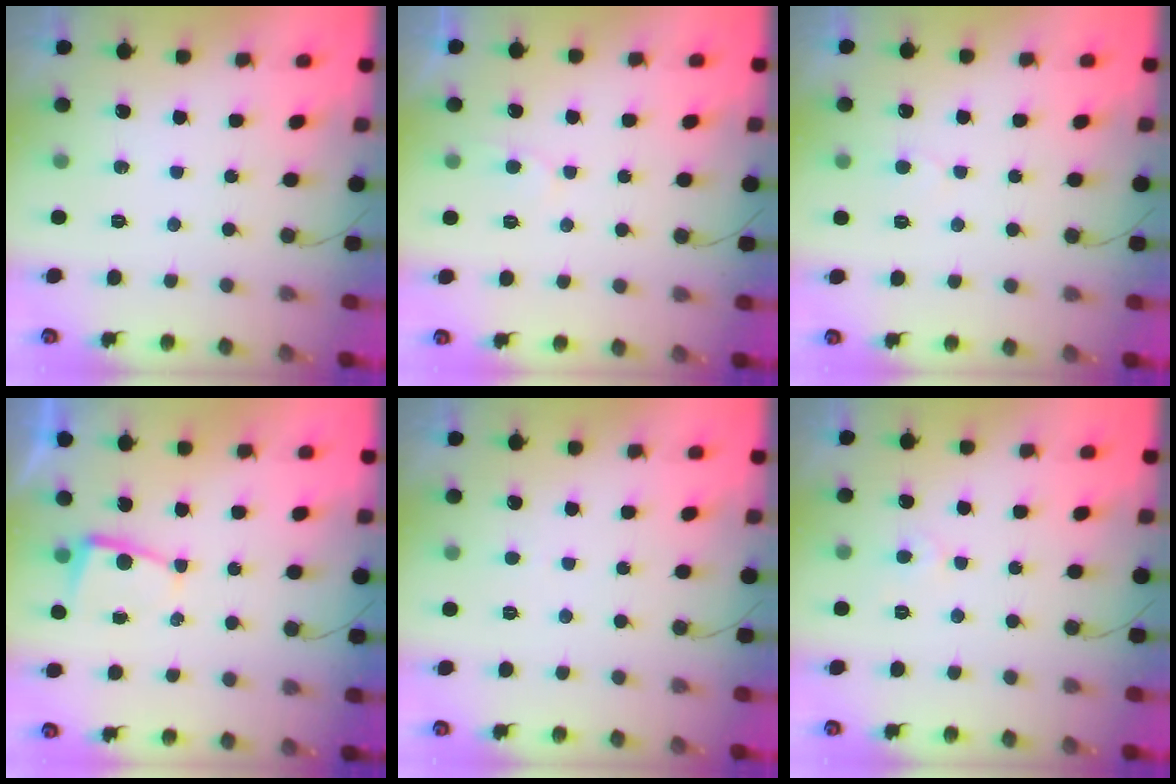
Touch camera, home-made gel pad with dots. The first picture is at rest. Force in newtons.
{"total": 6.1, "press": 6.0, "slide": 0.6}
{"total": 3.8, "press": 3.8, "slide": 0.3}
{"total": 3.0, "press": 3.0, "slide": 0.4}
{"total": 0.5, "press": 0.5, "slide": 0.1}
{"total": 3.1, "press": 3.0, "slide": 0.4}